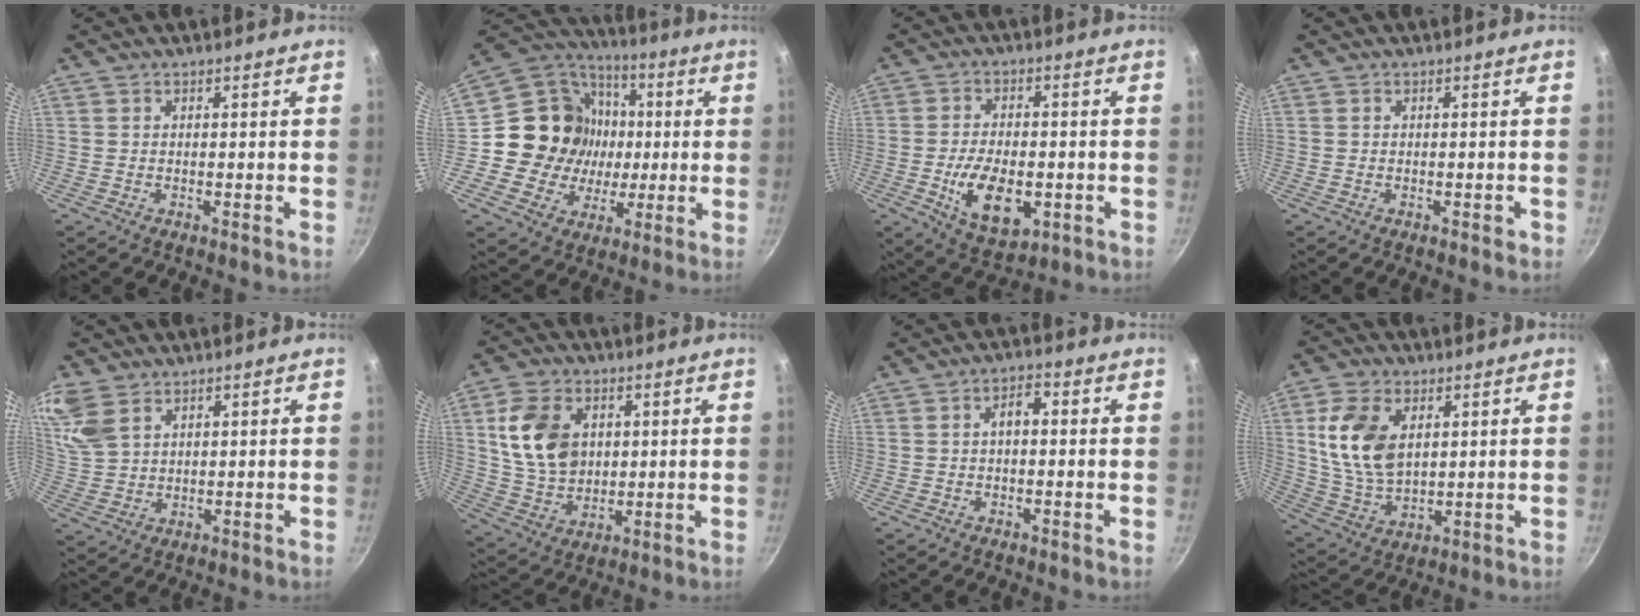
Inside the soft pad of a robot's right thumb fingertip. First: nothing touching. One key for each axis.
{"total": 18.7, "fx": 0.7, "fy": 17.1, "fz": 7.5, "tx": -0.106, "ty": 0.022, "tz": 0.013}
{"total": 12.2, "fx": -3.0, "fy": 6.9, "fz": 9.7, "tx": -0.151, "ty": 0.002, "tz": -0.040}
{"total": 0.9, "fx": -0.4, "fy": 0.6, "fz": 0.6, "tx": -0.002, "ty": 0.006, "tz": -0.004}
{"total": 9.6, "fx": 5.6, "fy": 5.9, "fz": 5.2, "tx": -0.104, "ty": -0.009, "tz": 0.121}
{"total": 13.7, "fx": 3.2, "fy": 10.0, "fz": 8.8, "tx": -0.143, "ty": -0.013, "tz": 0.068}
{"total": 3.3, "fx": 0.0, "fy": 1.8, "fz": 2.8, "tx": -0.038, "ty": 0.018, "tz": -0.002}
{"total": 13.4, "fx": 3.6, "fy": 8.5, "fz": 9.8, "tx": -0.172, "ty": -0.019, "tz": 0.080}